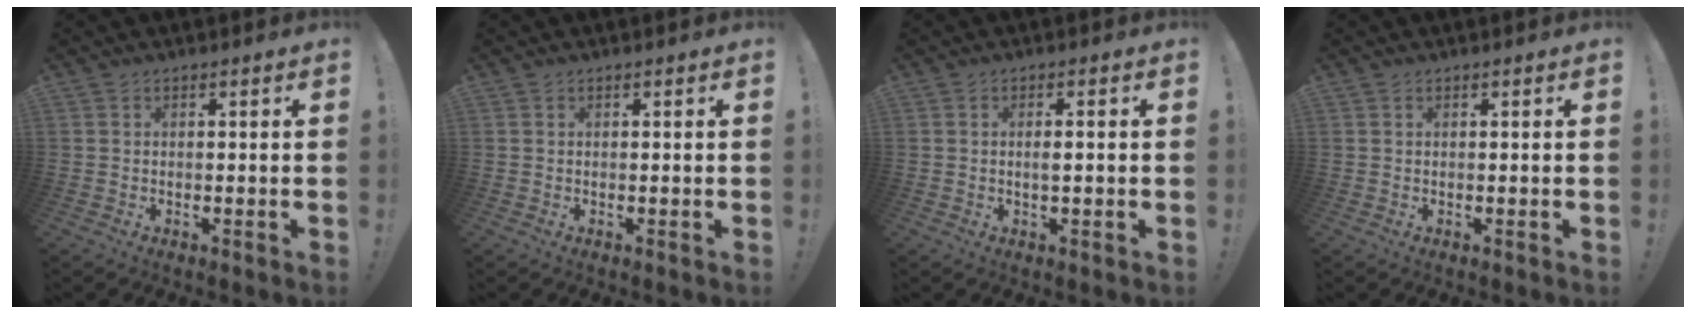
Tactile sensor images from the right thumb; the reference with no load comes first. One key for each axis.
{"total": 0.0}
{"total": 2.2, "fx": -0.2, "fy": 0.3, "fz": 2.1, "tx": -0.036, "ty": -0.001, "tz": -0.006}
{"total": 0.0}